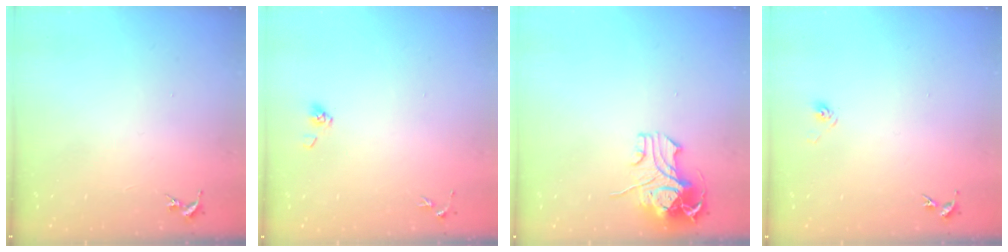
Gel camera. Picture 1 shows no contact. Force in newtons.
{"total": 3.8, "press": 3.4, "slide": 1.7}
{"total": 10.7, "press": 10.6, "slide": 1.8}
{"total": 2.9, "press": 2.6, "slide": 1.4}